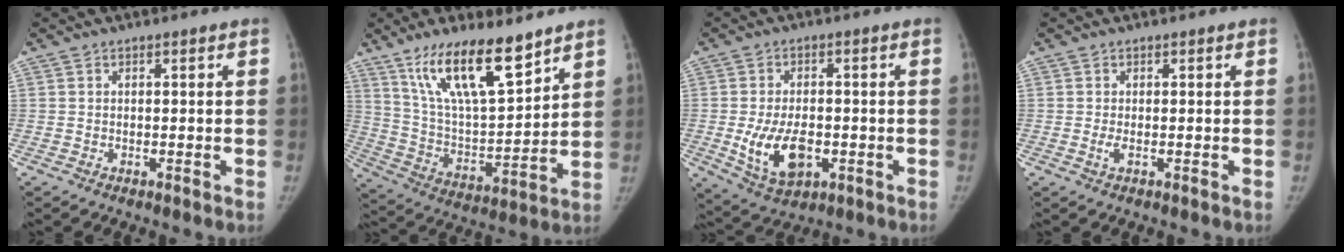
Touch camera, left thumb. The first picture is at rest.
{"total": 18.0, "force": [12.2, 5.4, 12.1], "torque": [-0.185, -0.064, 0.231]}
{"total": 10.2, "force": [-2.2, 5.9, 8.0], "torque": [-0.136, 0.001, -0.025]}
{"total": 1.2, "force": [-0.1, 0.4, 1.1], "torque": [-0.029, -0.005, -0.002]}